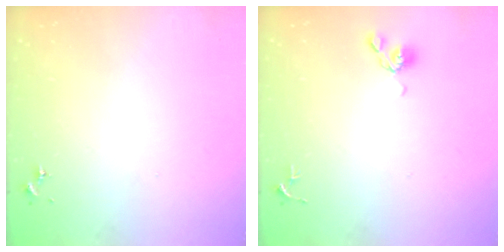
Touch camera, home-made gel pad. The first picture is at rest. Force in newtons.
{"total": 4.4, "press": 4.3, "slide": 0.9}